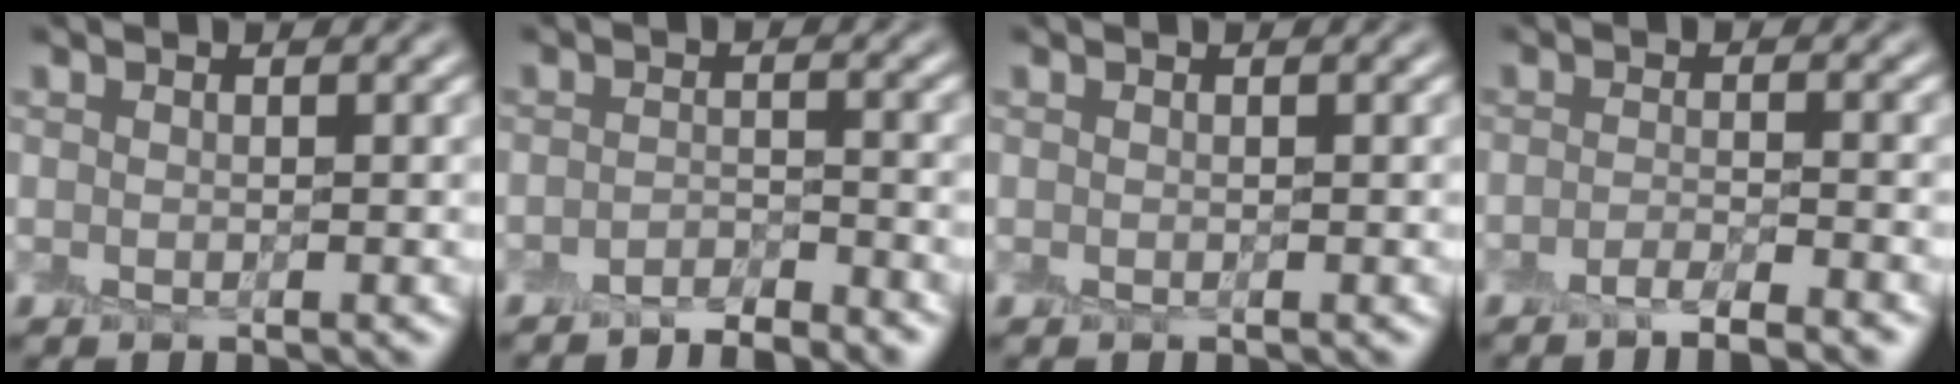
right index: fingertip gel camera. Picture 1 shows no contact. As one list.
[{"total": 2.4, "force": [-2.3, 0.0, 0.7], "torque": [-0.012, 0.003, -0.040]}, {"total": 0.0}, {"total": 2.7, "force": [-2.0, 0.3, 1.8], "torque": [-0.029, 0.000, -0.044]}]